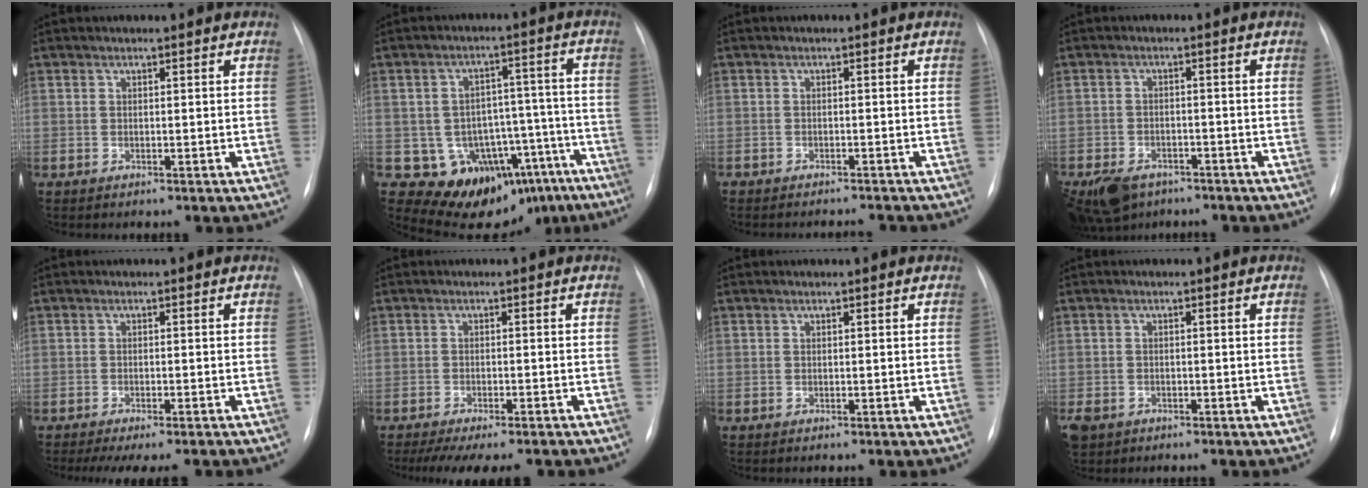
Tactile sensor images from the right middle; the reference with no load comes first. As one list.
[{"total": 15.2, "force": [-9.9, 10.0, 5.8], "torque": [-0.038, 0.063, -0.124]}, {"total": 4.4, "force": [-4.4, 0.5, 0.4], "torque": [0.003, -0.004, -0.057]}, {"total": 10.2, "force": [-7.1, 6.1, 4.2], "torque": [-0.103, -0.007, -0.110]}, {"total": 9.3, "force": [-8.1, 1.5, 4.4], "torque": [-0.054, -0.008, -0.104]}, {"total": 11.3, "force": [-9.7, 2.3, 5.4], "torque": [-0.075, -0.006, -0.126]}, {"total": 0.0}, {"total": 7.2, "force": [-3.9, 5.5, 2.5], "torque": [-0.073, -0.003, -0.057]}]